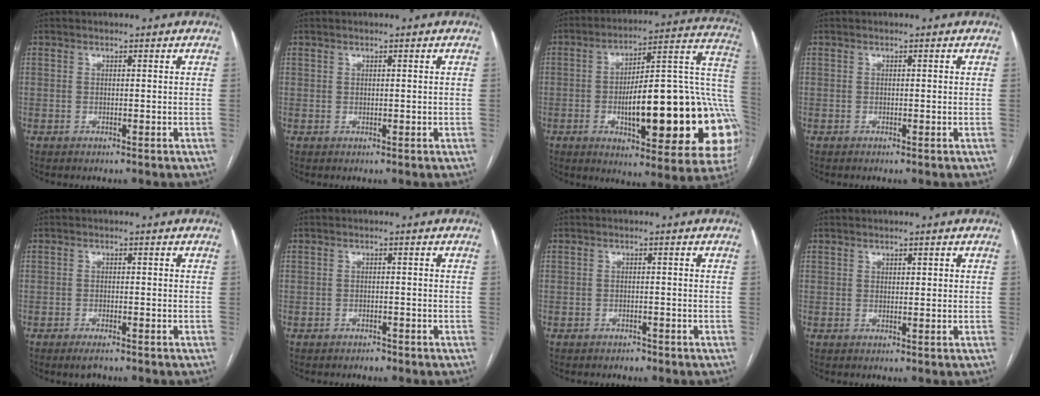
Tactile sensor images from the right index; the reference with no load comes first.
{"total": 0.0}
{"total": 28.9, "force": [-5.0, 7.1, 27.5], "torque": [-0.293, 0.022, -0.065]}
{"total": 0.0}
{"total": 2.5, "force": [-1.8, 0.8, 1.6], "torque": [-0.029, -0.003, -0.027]}
{"total": 1.3, "force": [-1.1, 0.6, 0.4], "torque": [-0.009, 0.001, -0.016]}
{"total": 1.3, "force": [-1.1, 0.8, 0.3], "torque": [-0.008, 0.002, -0.016]}
{"total": 1.4, "force": [0.6, 0.6, 1.1], "torque": [-0.016, 0.003, 0.008]}